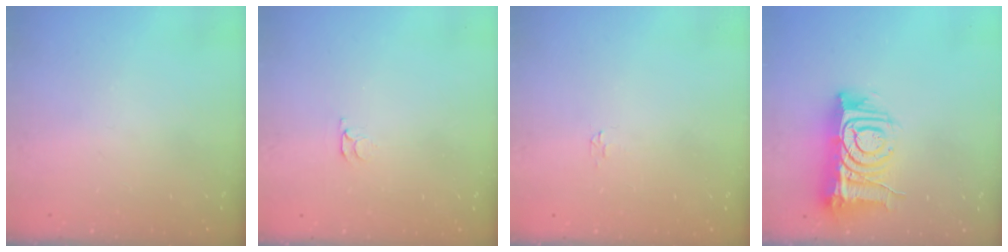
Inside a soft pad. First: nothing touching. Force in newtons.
{"total": 3.2, "press": 3.2, "slide": 0.5}
{"total": 1.9, "press": 1.9, "slide": 0.3}
{"total": 14.6, "press": 14.5, "slide": 1.5}